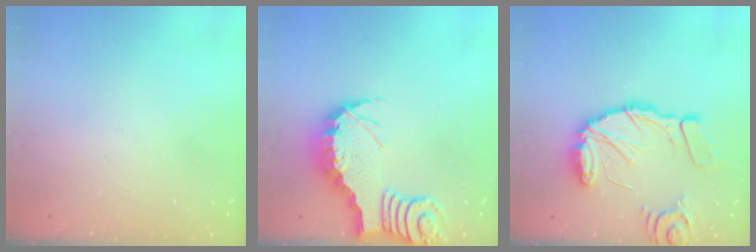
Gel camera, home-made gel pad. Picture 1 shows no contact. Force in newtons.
{"total": 3.1, "press": 3.1, "slide": 0.6}
{"total": 15.2, "press": 15.1, "slide": 1.7}